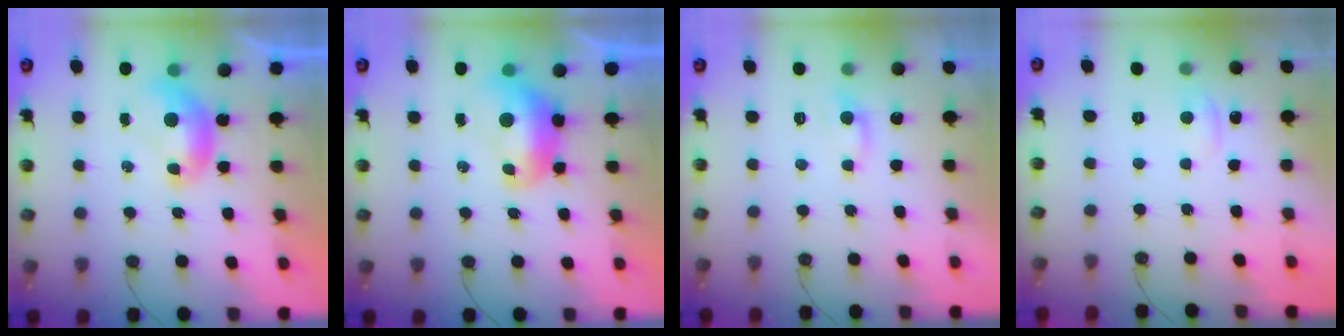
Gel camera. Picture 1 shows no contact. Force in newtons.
{"total": 1.7, "press": 1.6, "slide": 0.6}
{"total": 0.0}
{"total": 1.6, "press": 1.5, "slide": 0.5}